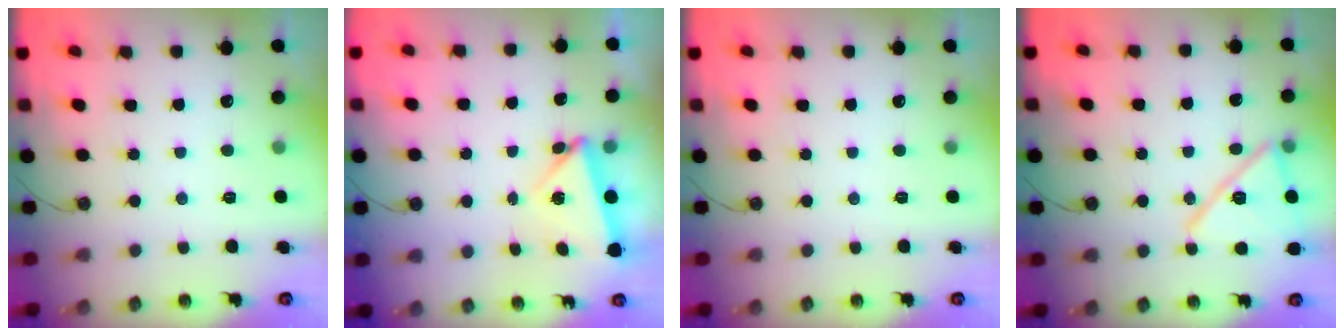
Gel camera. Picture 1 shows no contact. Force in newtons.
{"total": 5.7, "press": 5.6, "slide": 0.7}
{"total": 0.0}
{"total": 15.6, "press": 15.6, "slide": 0.5}